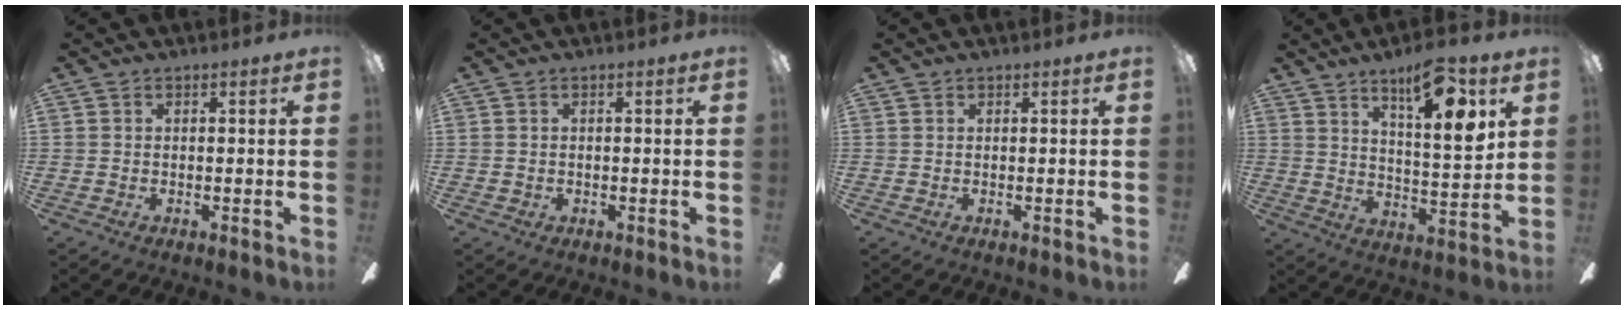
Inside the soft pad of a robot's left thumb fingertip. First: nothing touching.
{"total": 0.8, "force": [-0.2, 0.7, 0.4], "torque": [-0.008, 0.004, -0.005]}
{"total": 0.0}
{"total": 14.1, "force": [8.4, 4.0, 10.6], "torque": [-0.153, -0.042, 0.131]}